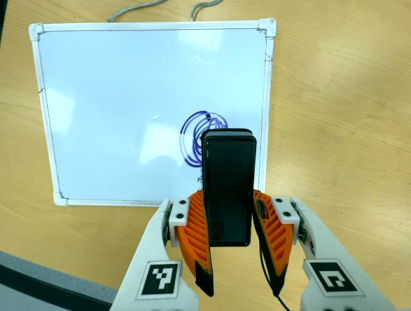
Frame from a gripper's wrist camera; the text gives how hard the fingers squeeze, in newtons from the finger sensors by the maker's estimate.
{"total": 4.9, "left": 3.5, "right": 6.3}